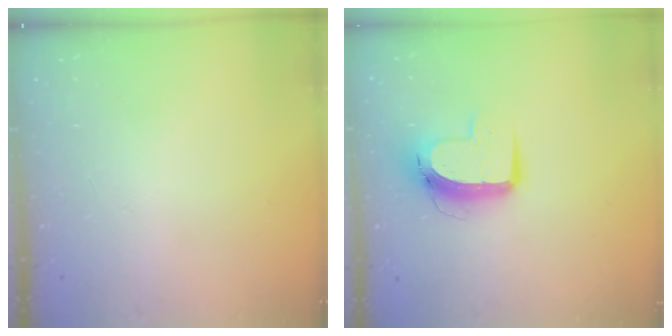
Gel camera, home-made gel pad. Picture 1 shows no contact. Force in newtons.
{"total": 10.4, "press": 10.4, "slide": 1.1}